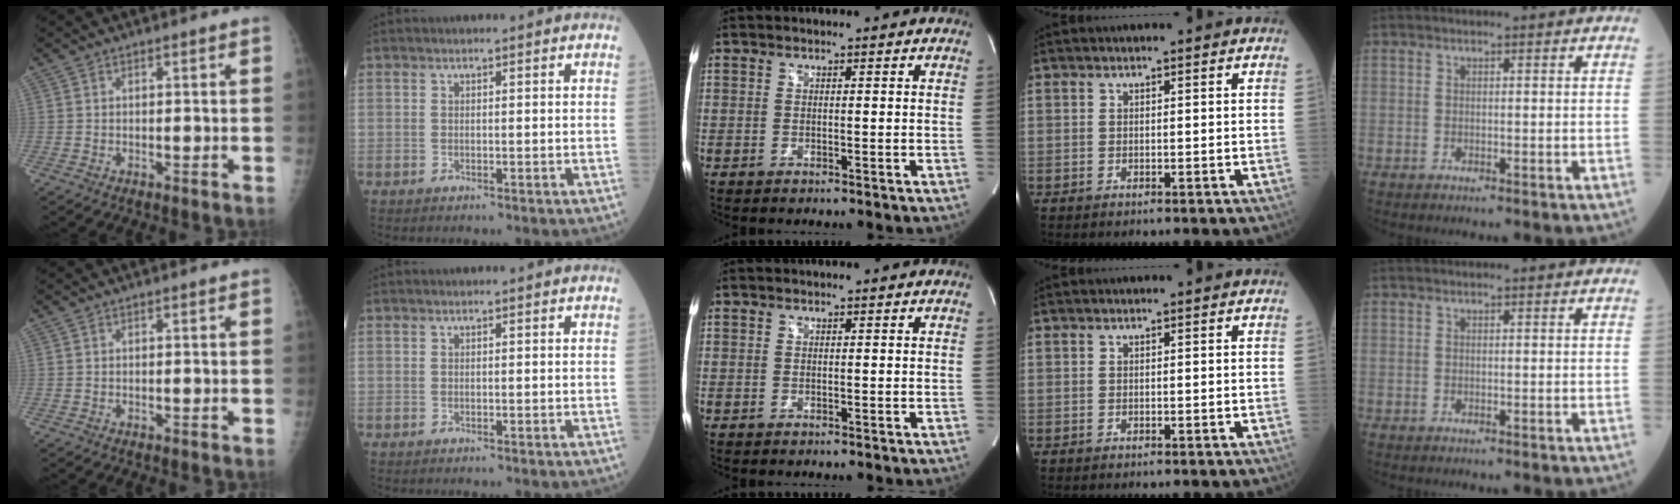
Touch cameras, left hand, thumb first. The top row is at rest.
{}